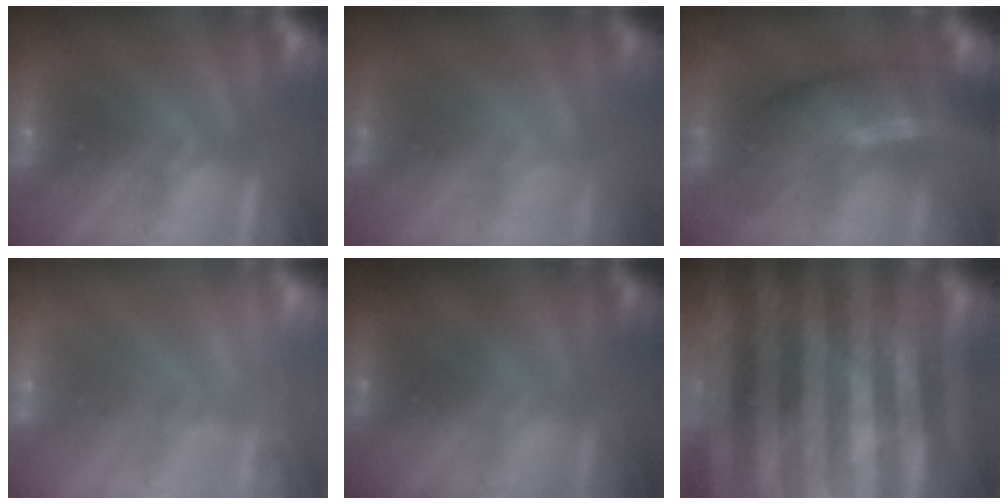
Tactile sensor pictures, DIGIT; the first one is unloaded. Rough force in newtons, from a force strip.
{"total": 2.8}
{"total": 9.9}
{"total": 2.4}
{"total": 1.2}
{"total": 6.3}